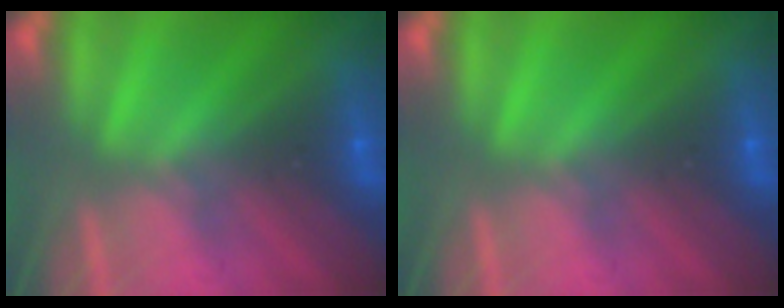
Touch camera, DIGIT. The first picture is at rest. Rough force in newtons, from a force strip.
{"total": 0.0}